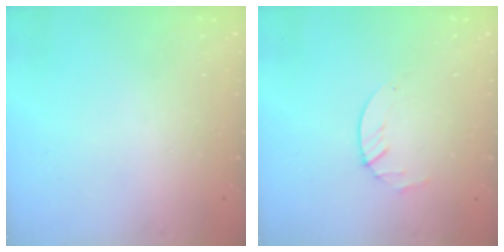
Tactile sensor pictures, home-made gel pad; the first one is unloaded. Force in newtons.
{"total": 2.9, "press": 2.9, "slide": 0.4}